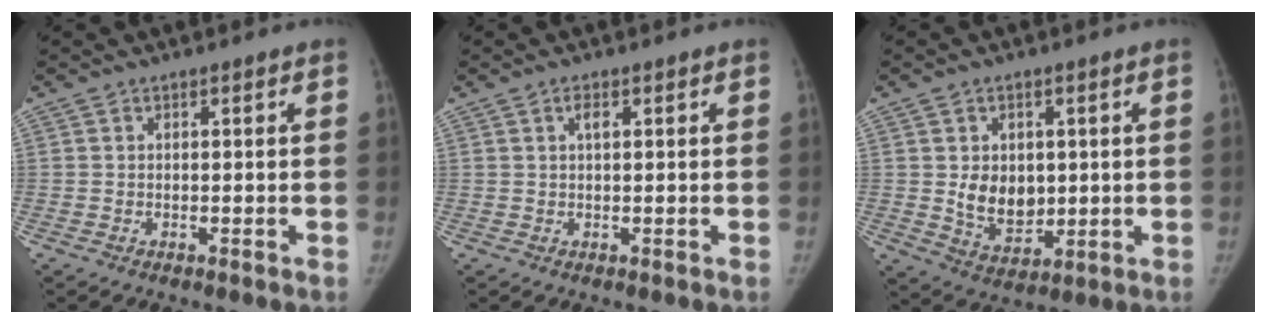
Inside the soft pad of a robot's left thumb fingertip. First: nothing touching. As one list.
[{"total": 1.6, "force": [0.7, 0.7, 1.3], "torque": [-0.023, 0.001, 0.010]}, {"total": 8.6, "force": [0.7, 6.2, 5.9], "torque": [-0.065, -0.015, 0.028]}]